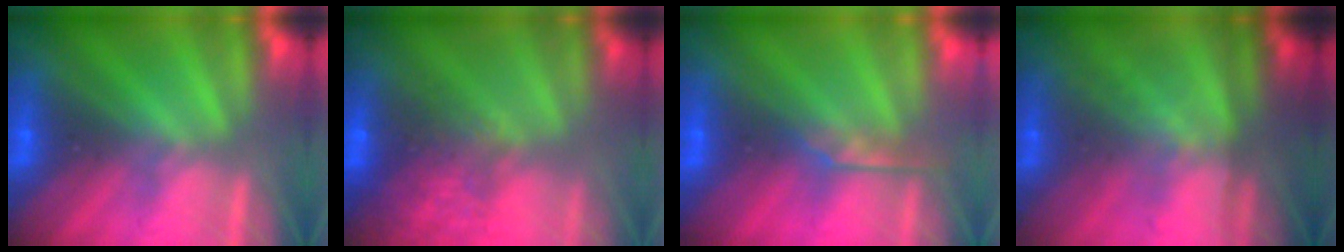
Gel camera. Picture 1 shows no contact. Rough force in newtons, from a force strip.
{"total": 8.2}
{"total": 2.9}
{"total": 1.3}